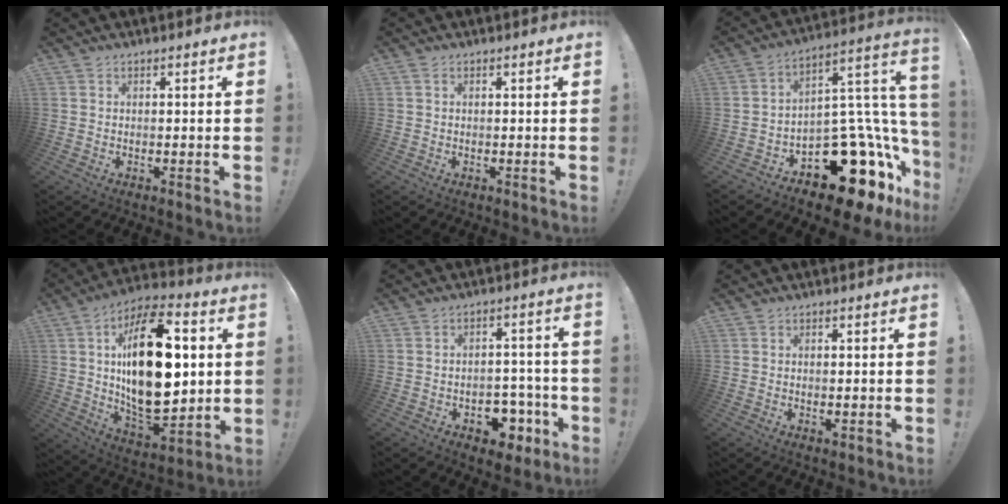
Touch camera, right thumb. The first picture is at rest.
{"total": 0.6, "force": [0.2, 0.2, 0.5], "torque": [-0.011, 0.003, 0.002]}
{"total": 23.0, "force": [-12.1, 11.9, 15.6], "torque": [-0.166, 0.055, -0.182]}
{"total": 29.3, "force": [4.0, 15.1, 24.8], "torque": [-0.439, -0.009, 0.068]}
{"total": 9.8, "force": [-5.1, 6.7, 5.0], "torque": [-0.042, 0.047, -0.076]}
{"total": 1.0, "force": [-0.4, 0.4, 0.8], "torque": [-0.008, 0.000, -0.007]}